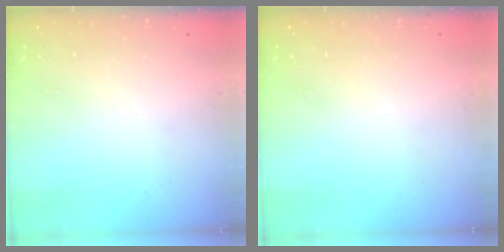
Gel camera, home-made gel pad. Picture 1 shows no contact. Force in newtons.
{"total": 0.0}